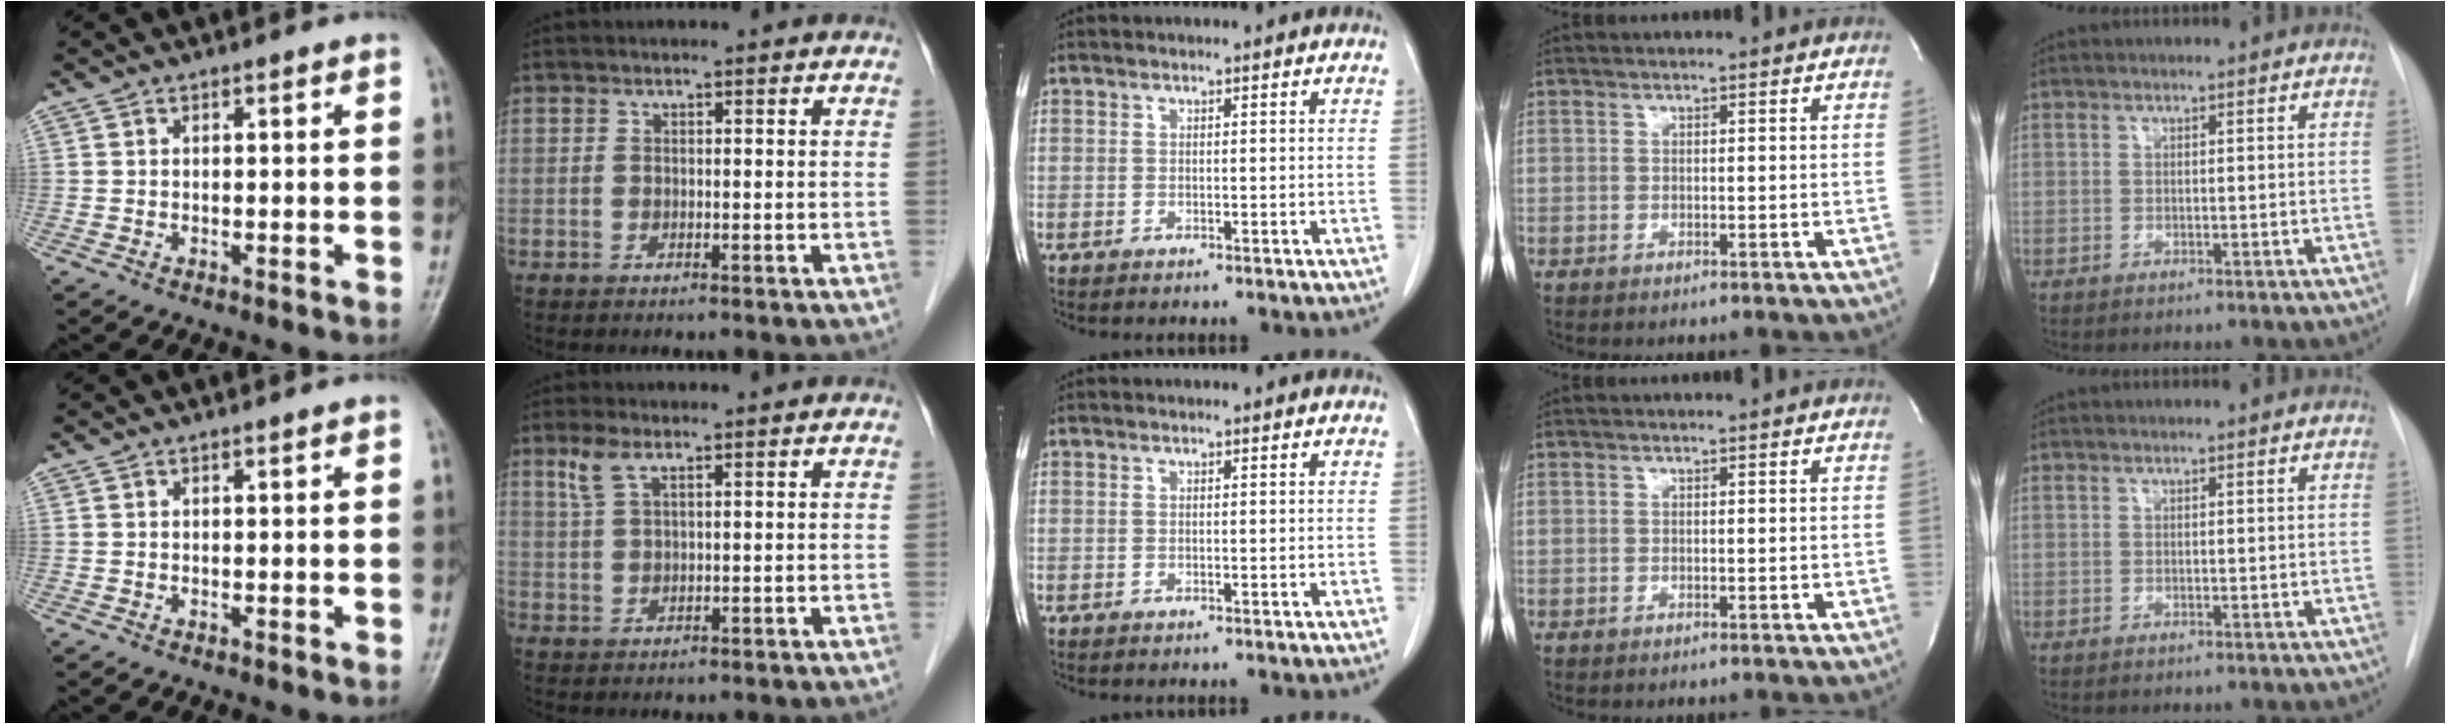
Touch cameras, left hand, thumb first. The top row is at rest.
{"index": {"total": 3.1, "force": [1.9, 0.9, 2.3], "torque": [-0.061, 0.011, 0.047]}}